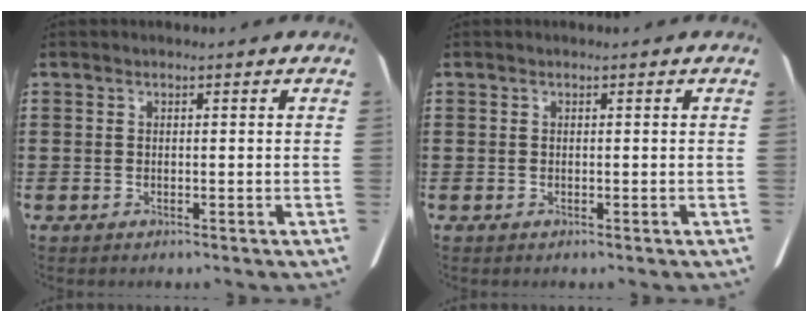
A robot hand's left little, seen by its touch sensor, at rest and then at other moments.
{"total": 0.0}